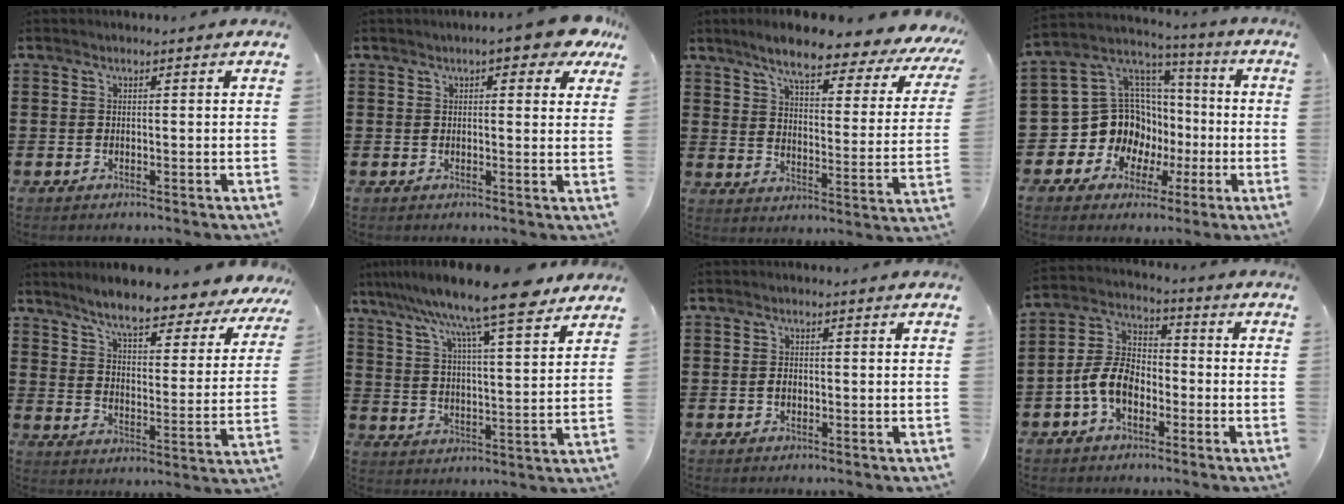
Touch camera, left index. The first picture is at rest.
{"total": 5.0, "force": [3.6, 0.9, 3.4], "torque": [-0.051, -0.009, 0.058]}
{"total": 8.0, "force": [6.5, 1.3, 4.4], "torque": [-0.097, -0.034, 0.106]}
{"total": 13.4, "force": [-2.9, 12.1, 4.9], "torque": [-0.147, -0.014, -0.041]}
{"total": 7.3, "force": [6.7, 0.5, 3.0], "torque": [-0.078, -0.042, 0.112]}
{"total": 11.9, "force": [9.9, 0.8, 6.6], "torque": [-0.139, -0.058, 0.161]}
{"total": 1.3, "force": [-0.3, 0.8, 1.0], "torque": [-0.021, 0.004, -0.006]}
{"total": 7.4, "force": [-3.5, 4.7, 4.6], "torque": [-0.126, 0.006, -0.077]}